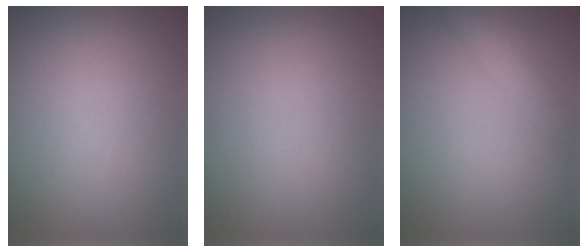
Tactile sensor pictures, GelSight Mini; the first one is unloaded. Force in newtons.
{"total": 0.0}
{"total": 3.3, "press": 3.3, "slide": 0.3}